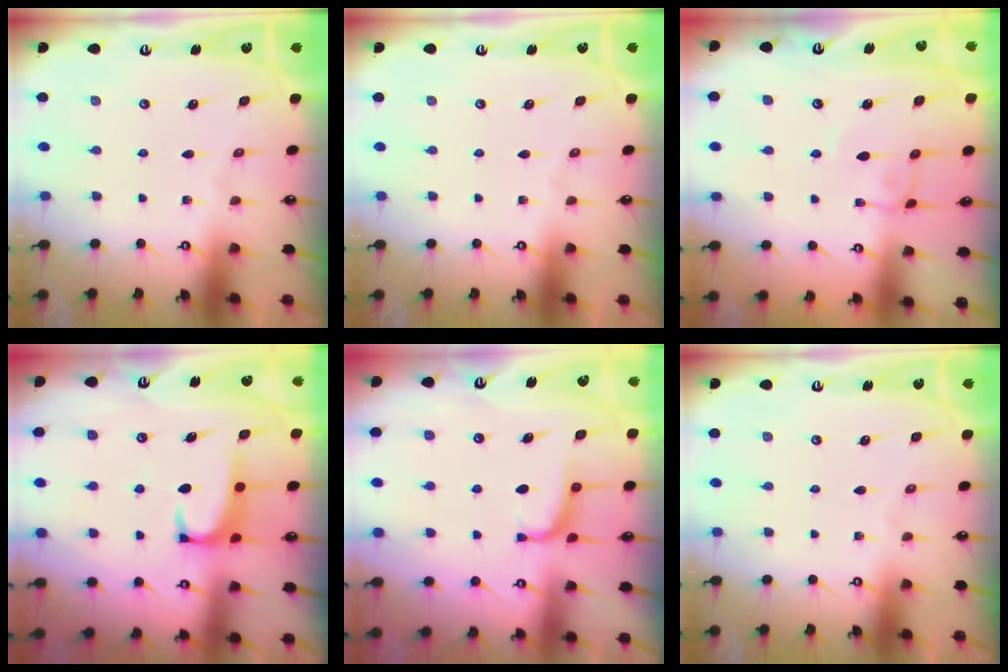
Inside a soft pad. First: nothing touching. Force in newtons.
{"total": 0.0}
{"total": 2.6, "press": 2.6, "slide": 0.1}
{"total": 1.9, "press": 1.9, "slide": 0.3}
{"total": 0.8, "press": 0.7, "slide": 0.4}
{"total": 0.0}